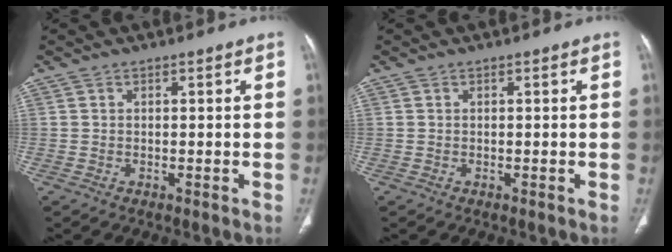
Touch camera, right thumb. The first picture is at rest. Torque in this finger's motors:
{"motor_torque": [0.84, 0.69, 0.00, 0.00, 0.03]}